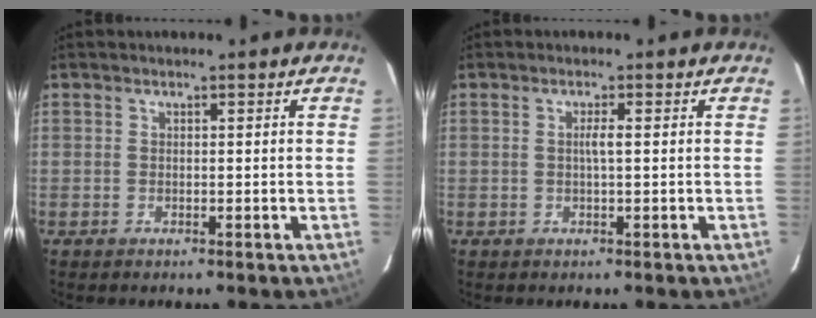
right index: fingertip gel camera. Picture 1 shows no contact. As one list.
[{"total": 1.5, "force": [0.1, -0.1, 1.5], "torque": [-0.031, 0.001, 0.001]}]